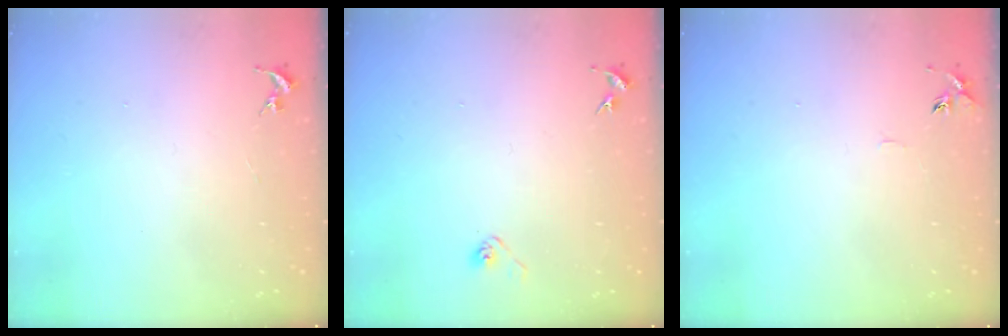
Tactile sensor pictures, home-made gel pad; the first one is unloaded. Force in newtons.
{"total": 3.2, "press": 3.0, "slide": 0.9}
{"total": 4.6, "press": 4.5, "slide": 0.4}